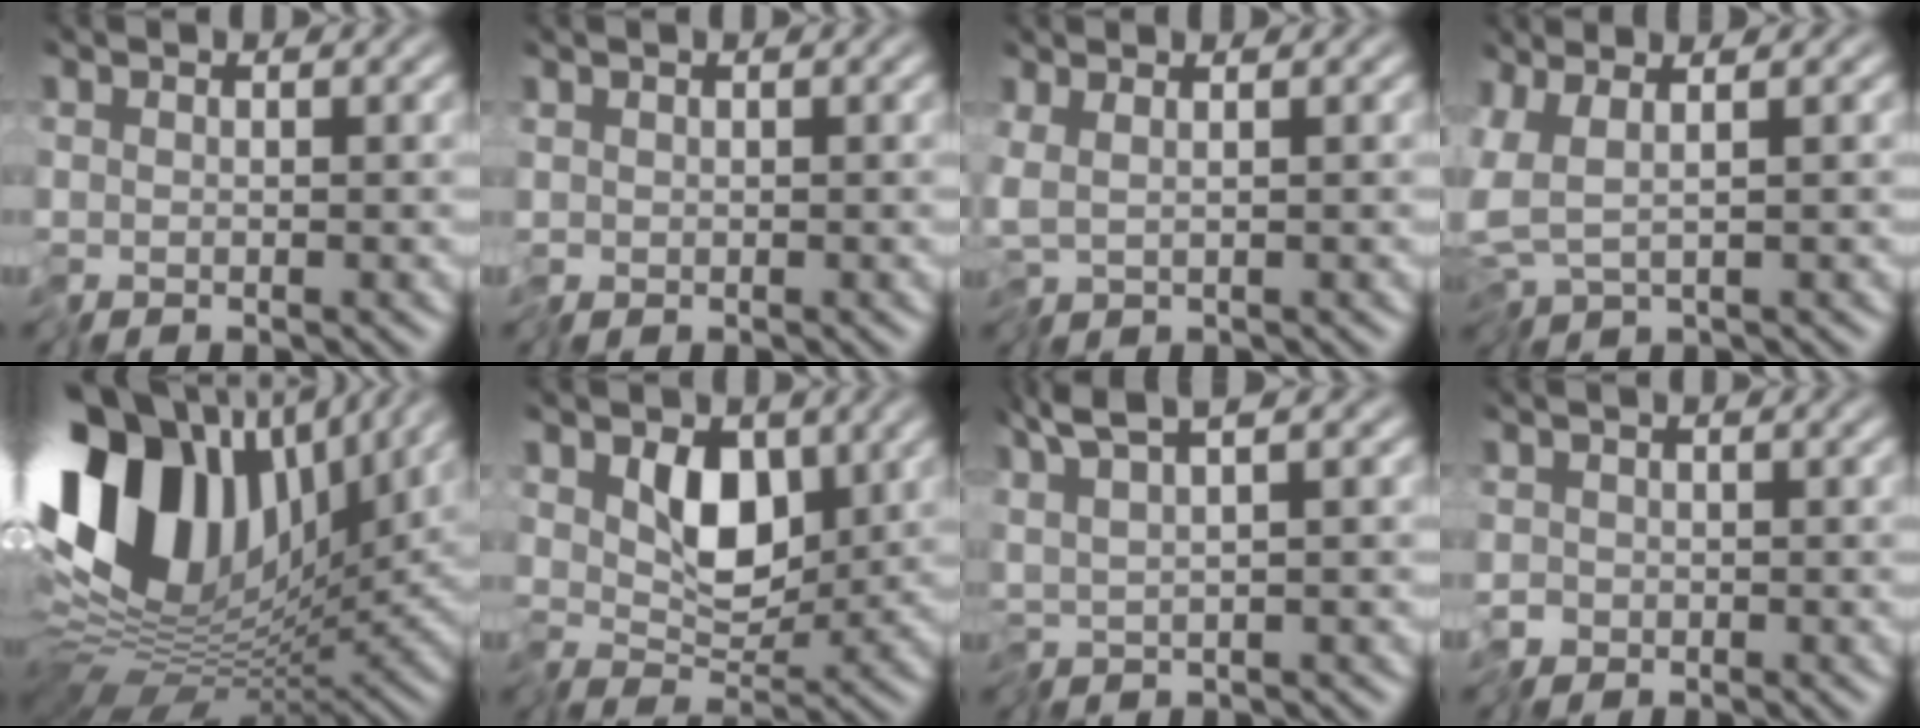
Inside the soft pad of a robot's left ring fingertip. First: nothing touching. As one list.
[{"total": 0.7, "force": [-0.1, 0.5, 0.4], "torque": [-0.011, -0.001, -0.004]}, {"total": 1.7, "force": [0.2, 0.3, 1.7], "torque": [-0.036, 0.002, 0.006]}, {"total": 2.8, "force": [0.7, 0.5, 2.7], "torque": [-0.066, 0.004, 0.012]}, {"total": 13.8, "force": [3.7, 9.0, 9.7], "torque": [-0.208, 0.017, 0.058]}, {"total": 4.2, "force": [0.5, 2.7, 3.2], "torque": [-0.051, -0.012, 0.007]}, {"total": 4.6, "force": [2.5, 0.6, 3.8], "torque": [-0.079, 0.015, 0.039]}, {"total": 1.4, "force": [-0.8, 1.1, 0.4], "torque": [-0.011, -0.004, -0.020]}]